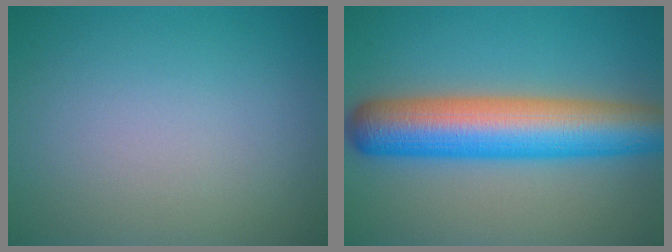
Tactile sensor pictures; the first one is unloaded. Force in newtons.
{"total": 10.1, "press": 10.1, "slide": 0.3}